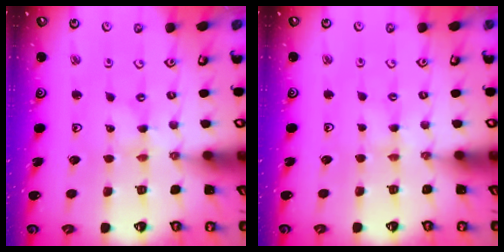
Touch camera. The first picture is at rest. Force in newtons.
{"total": 1.8, "press": 1.7, "slide": 0.3}